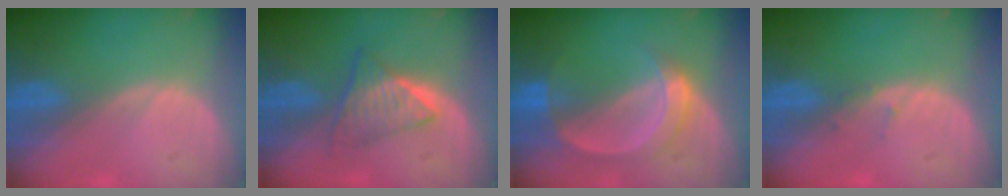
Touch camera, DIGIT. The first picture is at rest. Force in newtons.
{"total": 6.2, "press": 5.4, "slide": 3.1}
{"total": 6.1, "press": 5.6, "slide": 2.3}
{"total": 0.9, "press": 0.6, "slide": 0.6}